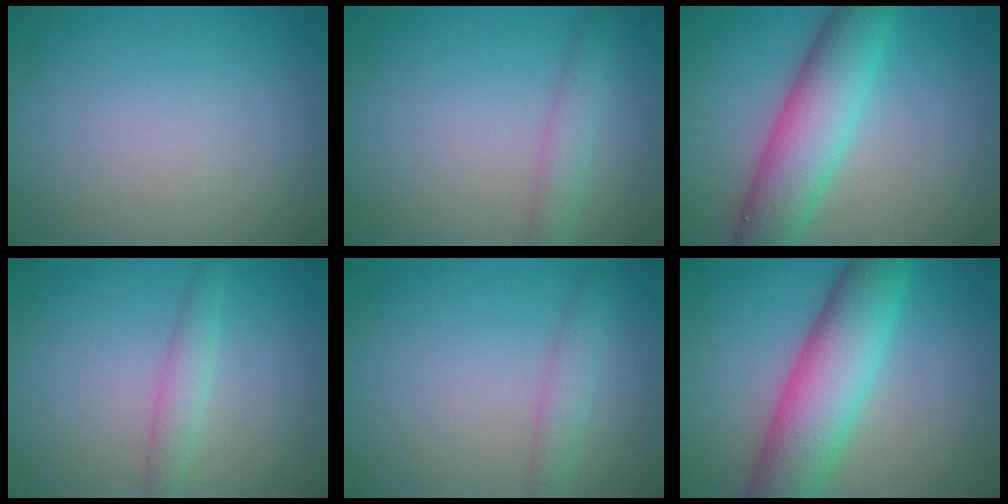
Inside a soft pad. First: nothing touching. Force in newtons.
{"total": 2.2, "press": 2.2, "slide": 0.1}
{"total": 7.8, "press": 7.7, "slide": 0.5}
{"total": 2.0, "press": 2.0, "slide": 0.0}
{"total": 1.9, "press": 1.9, "slide": 0.1}
{"total": 8.9, "press": 8.9, "slide": 0.4}